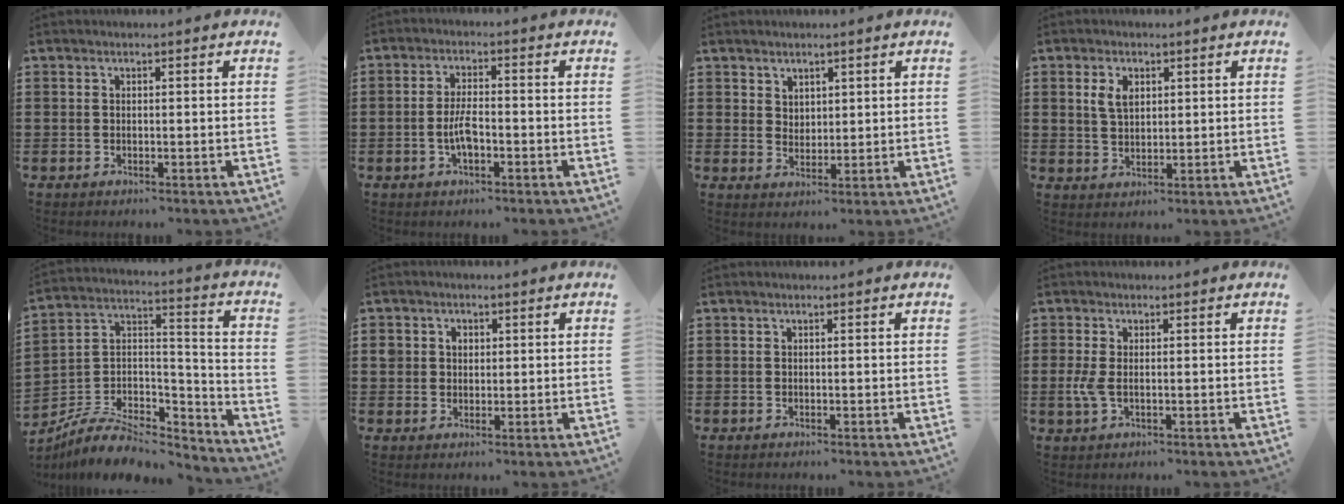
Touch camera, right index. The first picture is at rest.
{"total": 4.4, "force": [-1.1, 1.6, 3.9], "torque": [-0.084, 0.001, -0.024]}
{"total": 3.1, "force": [2.2, 2.1, 0.1], "torque": [-0.011, 0.008, 0.044]}
{"total": 3.5, "force": [1.3, 2.2, 2.4], "torque": [-0.055, 0.009, 0.023]}
{"total": 7.4, "force": [-5.7, 3.6, 3.1], "torque": [-0.067, 0.008, -0.107]}
{"total": 2.4, "force": [0.7, 2.2, 0.7], "torque": [-0.023, 0.013, 0.009]}
{"total": 0.0}
{"total": 3.0, "force": [-0.4, 1.4, 2.7], "torque": [-0.071, -0.005, -0.013]}